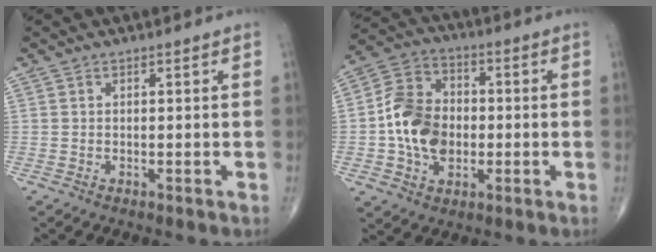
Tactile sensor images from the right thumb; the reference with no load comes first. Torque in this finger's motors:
{"motor_torque": [1.26, 1.21, 1.06, -0.21, 0.11]}